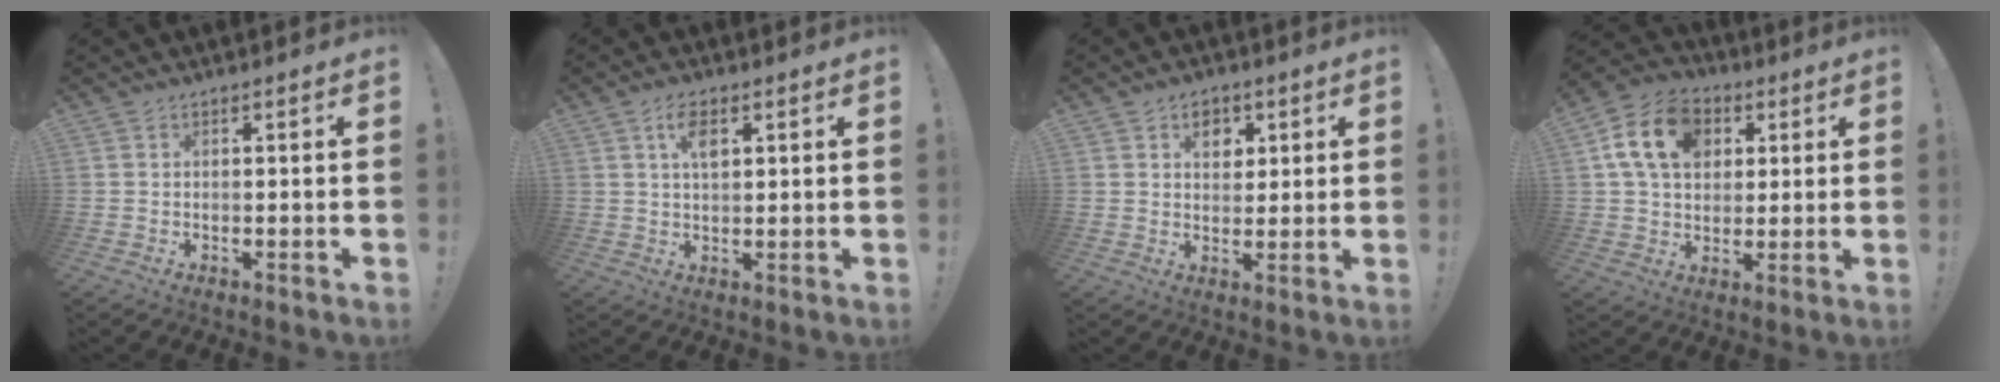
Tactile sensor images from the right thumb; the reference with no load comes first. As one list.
[{"total": 5.4, "force": [2.3, 2.6, 4.1], "torque": [-0.063, -0.006, 0.037]}, {"total": 6.1, "force": [2.9, 4.9, 2.2], "torque": [-0.016, -0.016, 0.050]}, {"total": 15.7, "force": [5.3, 11.7, 9.0], "torque": [-0.146, -0.006, 0.103]}]